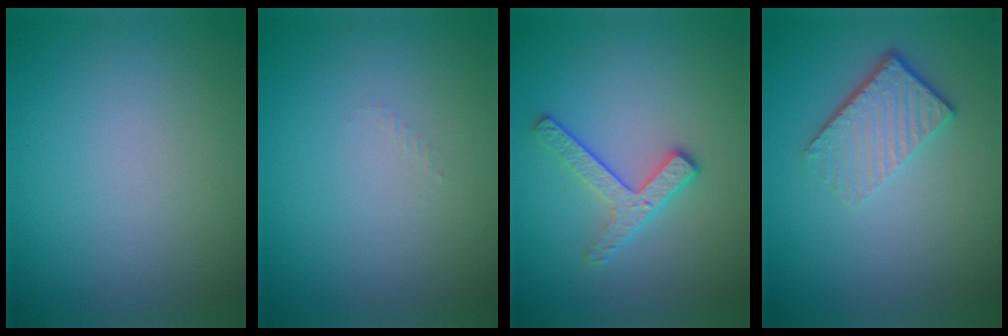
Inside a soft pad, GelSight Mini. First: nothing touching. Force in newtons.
{"total": 0.5, "press": 0.5, "slide": 0.2}
{"total": 2.9, "press": 2.4, "slide": 1.6}
{"total": 4.2, "press": 2.8, "slide": 3.1}